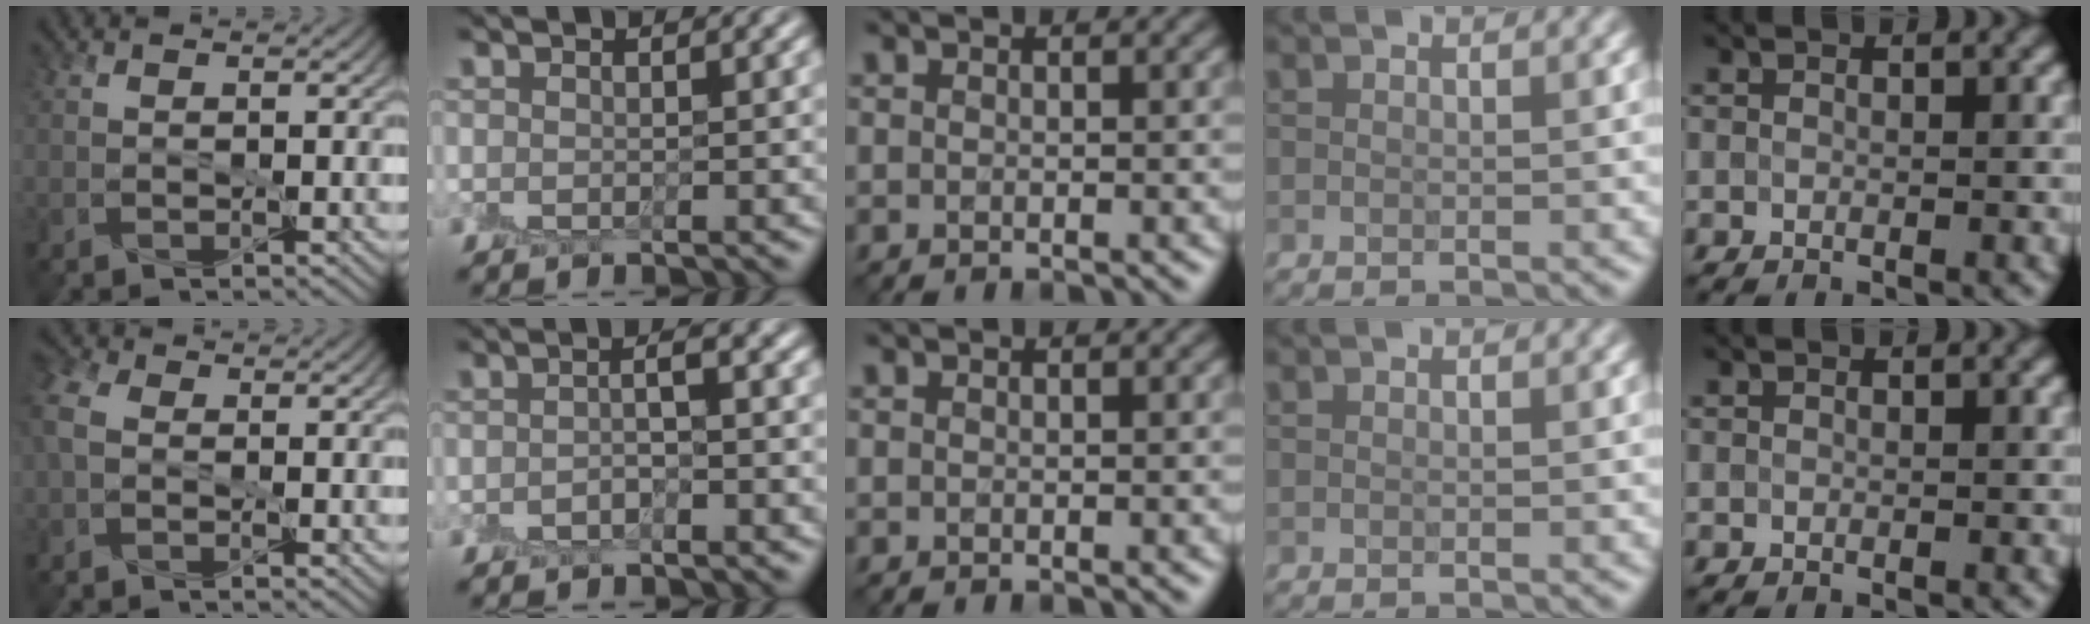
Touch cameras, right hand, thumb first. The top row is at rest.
{"thumb": {"total": 5.6, "force": [0.1, 4.0, 4.0], "torque": [-0.124, 0.012, -0.003]}, "index": {"total": 1.5, "force": [-0.5, 0.3, 1.4], "torque": [-0.027, 0.006, -0.013]}}